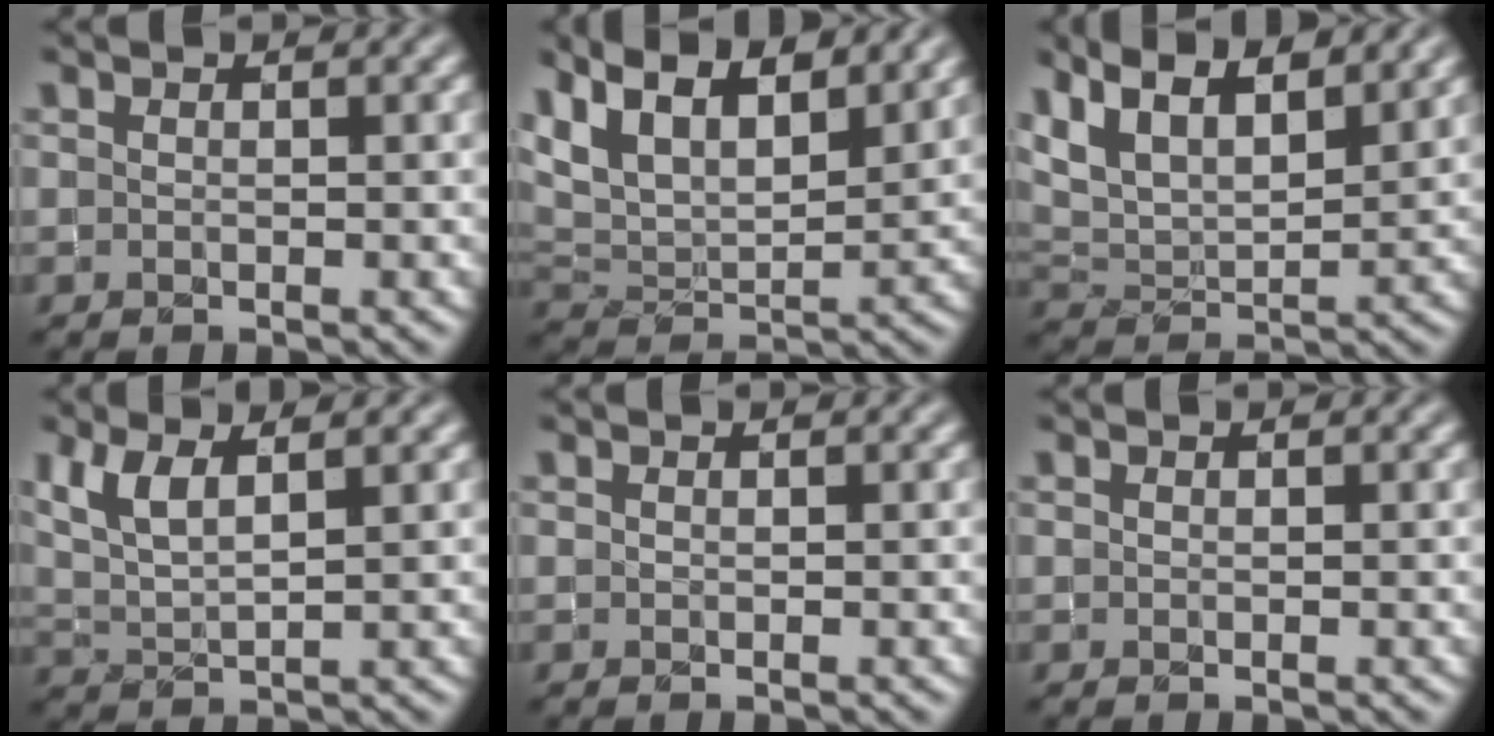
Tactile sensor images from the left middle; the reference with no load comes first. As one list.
[{"total": 10.5, "force": [6.4, 4.7, 6.8], "torque": [-0.137, 0.032, 0.098]}, {"total": 9.3, "force": [6.1, 3.9, 6.0], "torque": [-0.125, 0.035, 0.091]}, {"total": 3.8, "force": [2.1, 1.3, 2.9], "torque": [-0.073, 0.004, 0.046]}, {"total": 0.0}, {"total": 0.0}]